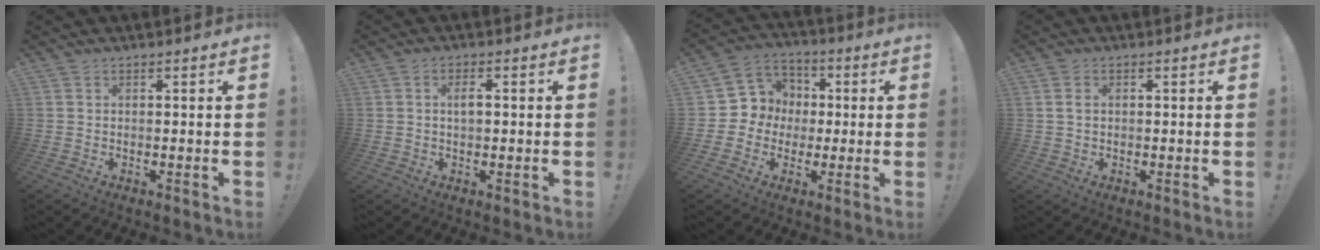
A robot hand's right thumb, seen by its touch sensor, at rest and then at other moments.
{"total": 2.7, "force": [0.4, 0.9, 2.5], "torque": [-0.042, 0.003, 0.004]}
{"total": 8.7, "force": [-1.3, 8.5, 1.5], "torque": [-0.025, 0.012, -0.014]}
{"total": 2.0, "force": [0.6, 1.4, 1.4], "torque": [-0.027, 0.003, 0.011]}